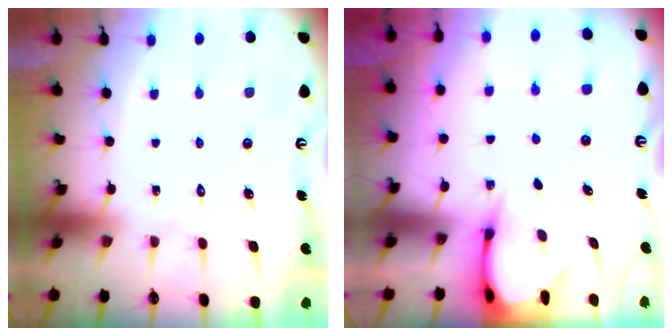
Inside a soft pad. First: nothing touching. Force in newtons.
{"total": 3.4, "press": 3.4, "slide": 0.3}